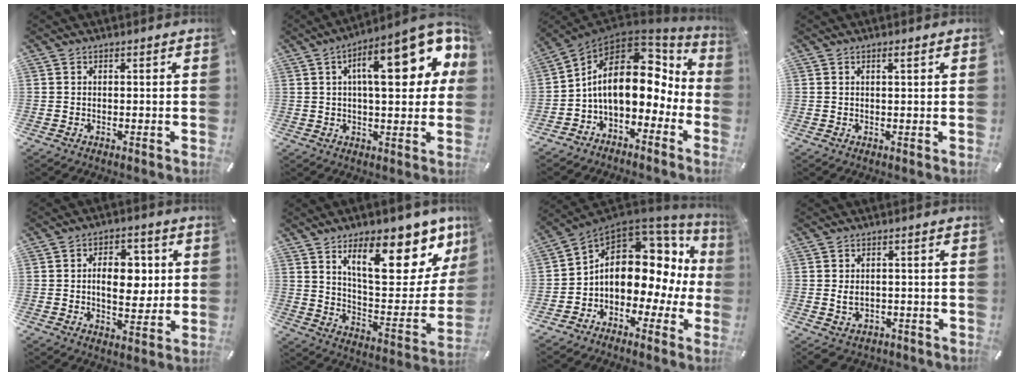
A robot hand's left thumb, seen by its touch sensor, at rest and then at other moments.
{"total": 20.5, "force": [7.1, 7.4, 17.8], "torque": [-0.259, -0.022, 0.104]}
{"total": 15.8, "force": [1.2, 10.3, 11.9], "torque": [-0.208, -0.015, 0.023]}
{"total": 1.3, "force": [0.5, 0.1, 1.1], "torque": [-0.022, 0.001, 0.009]}
{"total": 10.3, "force": [1.1, 6.6, 7.8], "torque": [-0.104, 0.002, 0.015]}
{"total": 22.3, "force": [13.2, 8.9, 15.6], "torque": [-0.216, -0.087, 0.211]}
{"total": 13.3, "force": [1.6, 10.5, 8.0], "torque": [-0.134, -0.026, 0.026]}
{"total": 3.6, "force": [-1.1, 2.8, 2.1], "torque": [-0.052, 0.002, -0.024]}